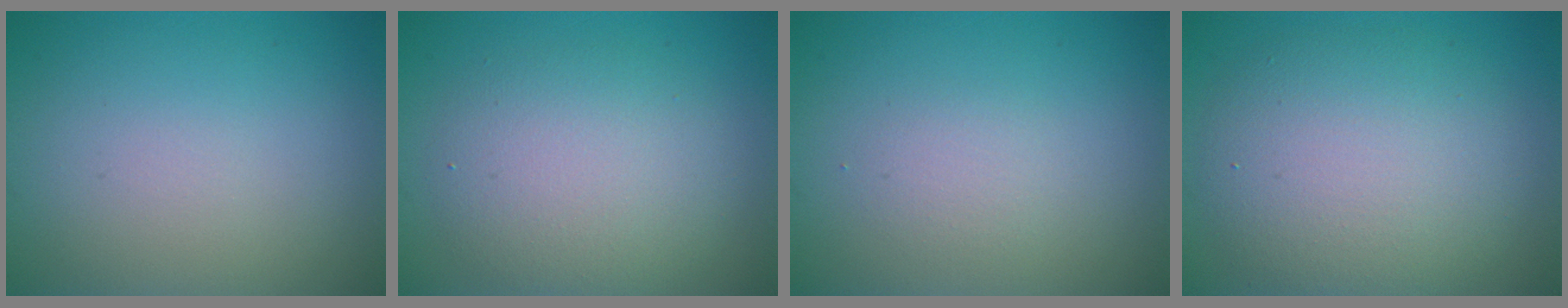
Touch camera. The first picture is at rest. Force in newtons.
{"total": 4.9, "press": 4.9, "slide": 0.2}
{"total": 1.3, "press": 1.3, "slide": 0.0}
{"total": 7.3, "press": 7.3, "slide": 0.4}